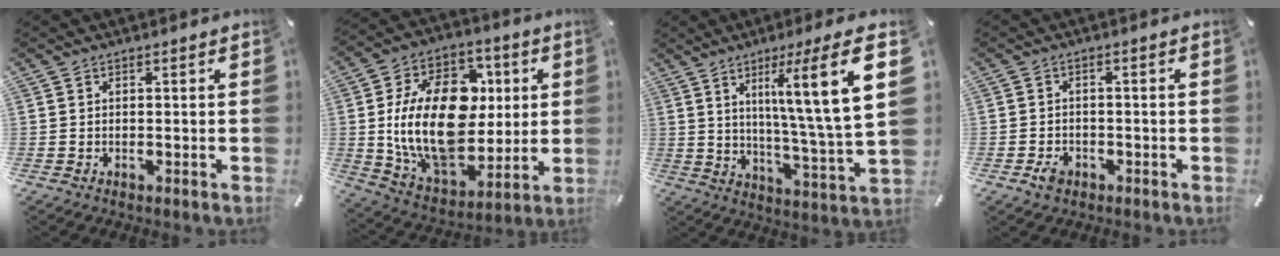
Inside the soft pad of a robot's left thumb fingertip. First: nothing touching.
{"total": 25.9, "force": [2.1, 17.8, 18.7], "torque": [-0.355, -0.011, 0.047]}
{"total": 18.4, "force": [7.5, 1.0, 16.7], "torque": [-0.267, -0.040, 0.093]}
{"total": 3.2, "force": [-1.7, 2.4, 1.5], "torque": [-0.024, 0.009, -0.030]}